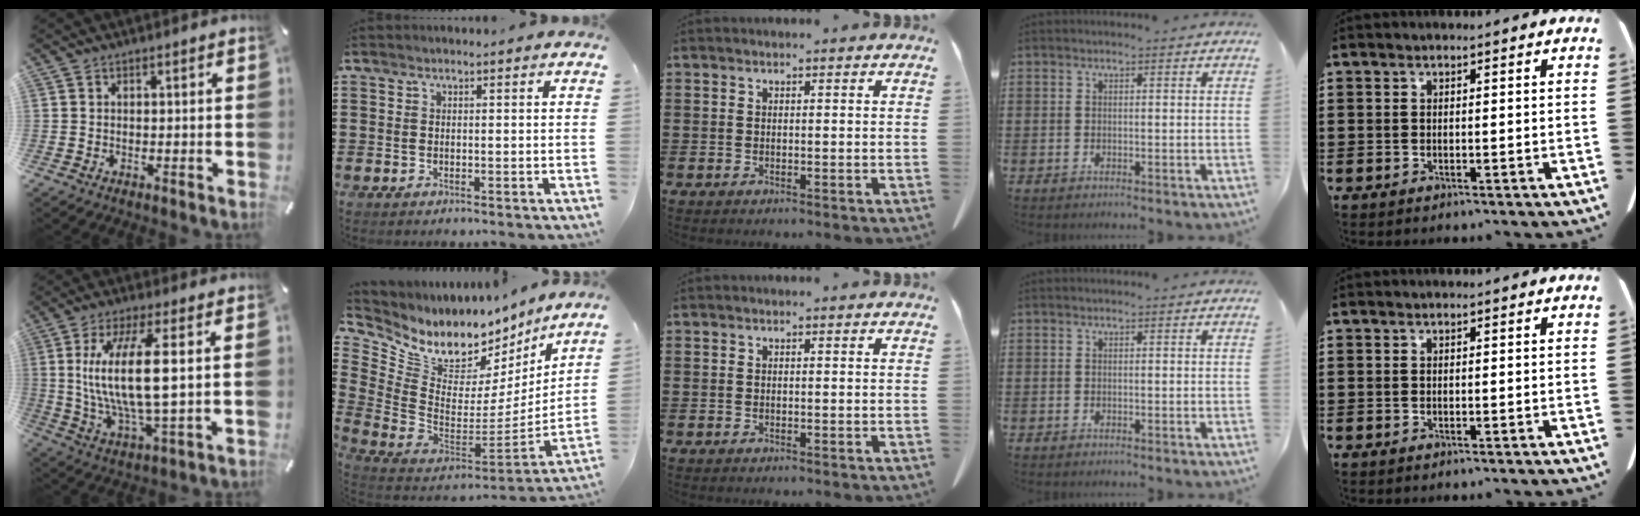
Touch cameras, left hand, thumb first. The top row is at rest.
{"thumb": {"total": 15.3, "force": [2.5, 4.0, 14.5], "torque": [-0.316, -0.015, 0.032]}, "index": {"total": 7.8, "force": [6.0, 3.9, 3.1], "torque": [-0.092, -0.064, 0.104]}}